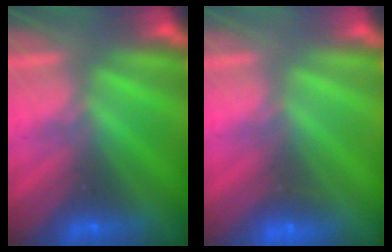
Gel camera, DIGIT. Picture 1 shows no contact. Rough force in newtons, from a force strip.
{"total": 1.9}